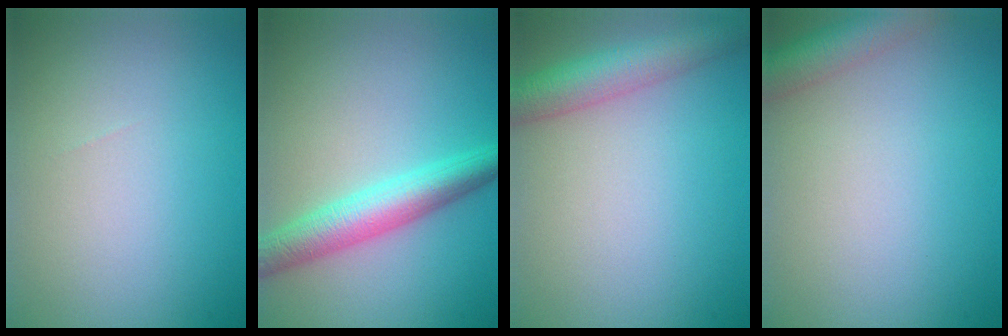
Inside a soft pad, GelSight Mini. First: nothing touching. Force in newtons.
{"total": 4.7, "press": 4.7, "slide": 0.1}
{"total": 4.9, "press": 4.9, "slide": 0.2}
{"total": 3.9, "press": 3.9, "slide": 0.2}